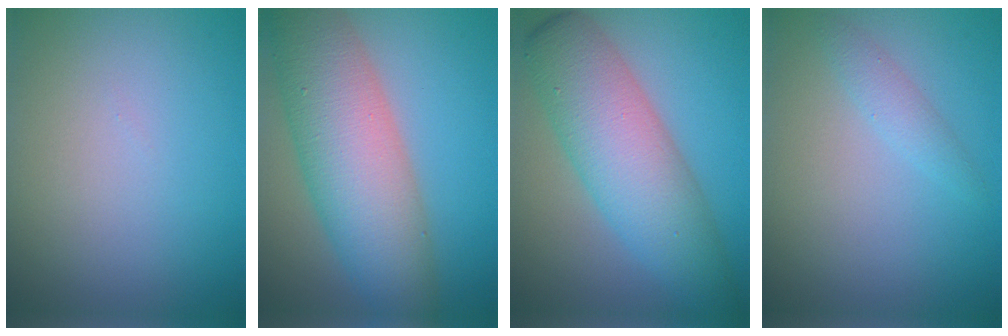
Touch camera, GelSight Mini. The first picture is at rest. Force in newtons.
{"total": 10.0, "press": 10.0, "slide": 0.3}
{"total": 8.2, "press": 8.2, "slide": 0.3}
{"total": 1.5, "press": 1.5, "slide": 0.1}